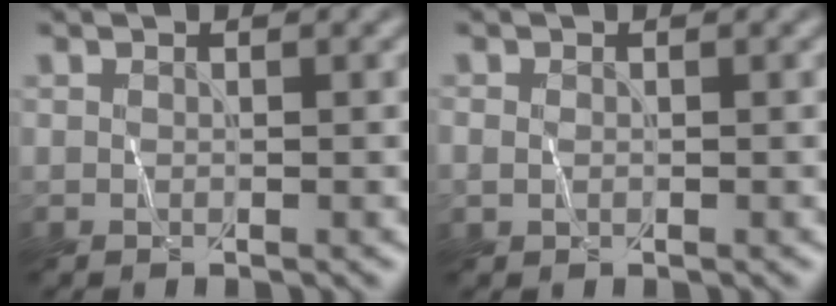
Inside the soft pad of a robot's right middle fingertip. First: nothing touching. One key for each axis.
{"total": 0.8, "fx": 0.0, "fy": 0.7, "fz": 0.5, "tx": -0.010, "ty": -0.001, "tz": -0.001}